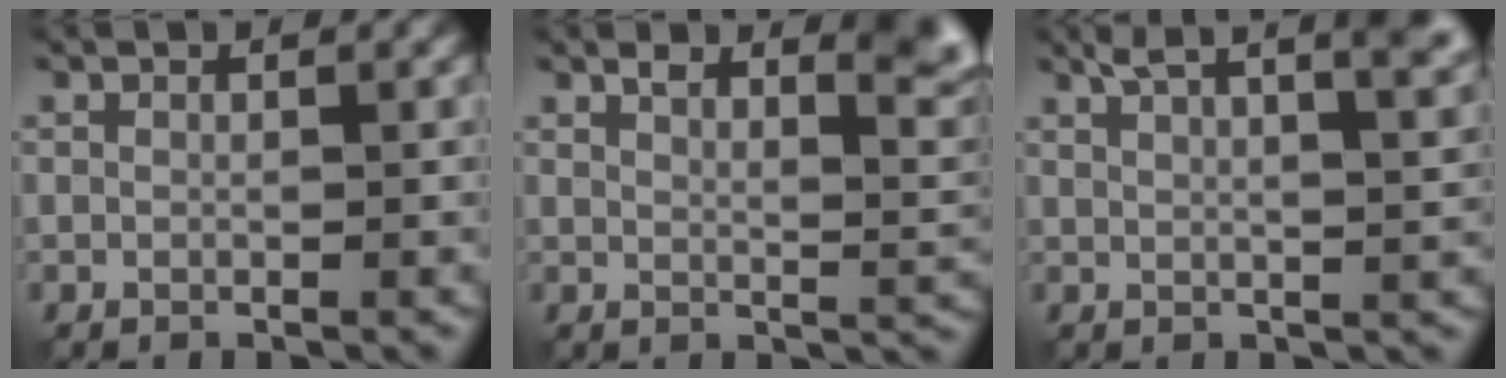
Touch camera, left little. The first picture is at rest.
{"total": 5.0, "force": [3.2, 1.4, 3.6], "torque": [-0.036, 0.006, 0.047]}
{"total": 10.5, "force": [6.0, 4.0, 7.6], "torque": [-0.072, 0.059, 0.059]}